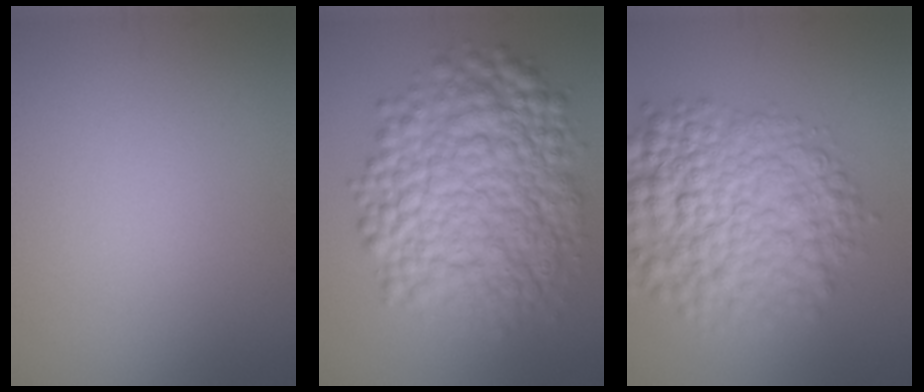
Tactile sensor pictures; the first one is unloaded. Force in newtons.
{"total": 11.9, "press": 11.9, "slide": 0.1}
{"total": 10.1, "press": 10.1, "slide": 0.3}